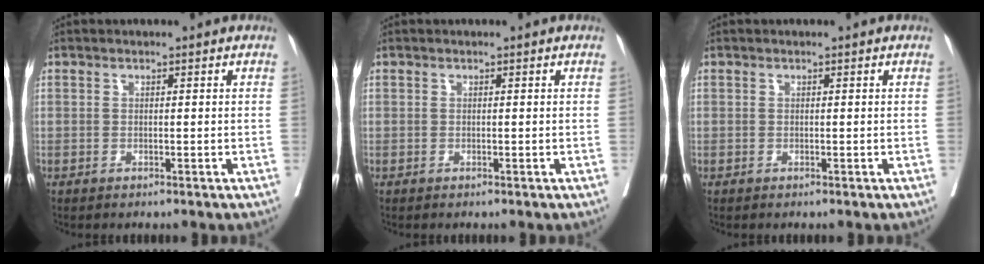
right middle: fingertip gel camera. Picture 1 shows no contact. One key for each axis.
{"total": 0.0}
{"total": 0.0}